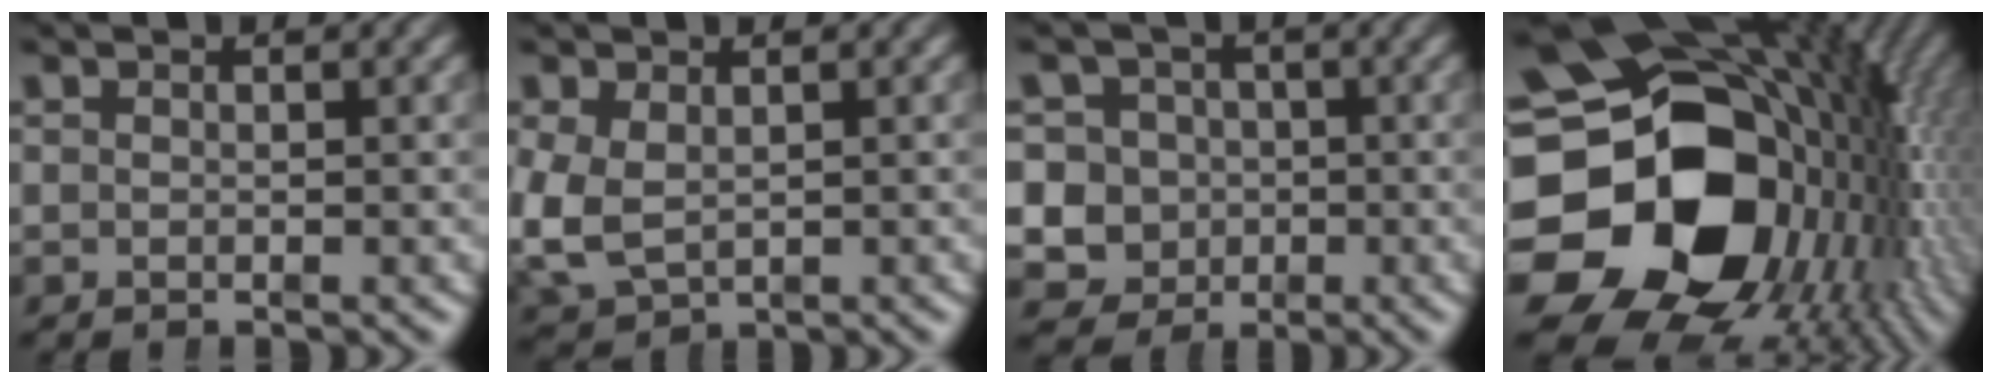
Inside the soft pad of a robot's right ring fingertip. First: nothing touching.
{"total": 5.3, "force": [-0.7, 4.7, 2.5], "torque": [-0.093, -0.034, 0.008]}
{"total": 13.6, "force": [-2.6, 12.8, 3.5], "torque": [-0.106, -0.058, -0.043]}
{"total": 33.7, "force": [-0.9, 23.2, 24.5], "torque": [-0.375, -0.057, -0.012]}